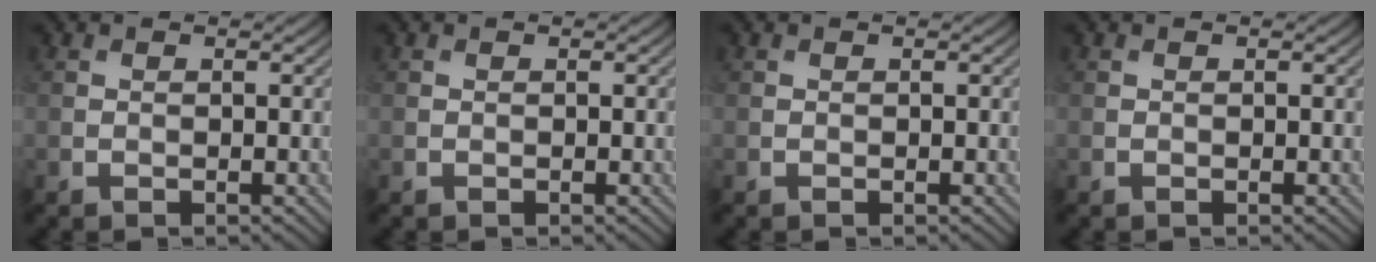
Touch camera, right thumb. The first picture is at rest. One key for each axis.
{"total": 0.0}
{"total": 0.0}
{"total": 0.0}